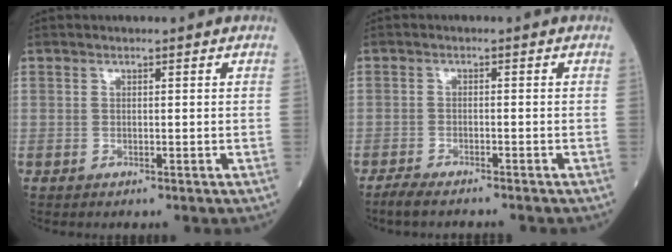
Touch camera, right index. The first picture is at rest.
{"total": 5.2, "force": [-4.5, 0.6, 2.4], "torque": [-0.037, -0.010, -0.069]}